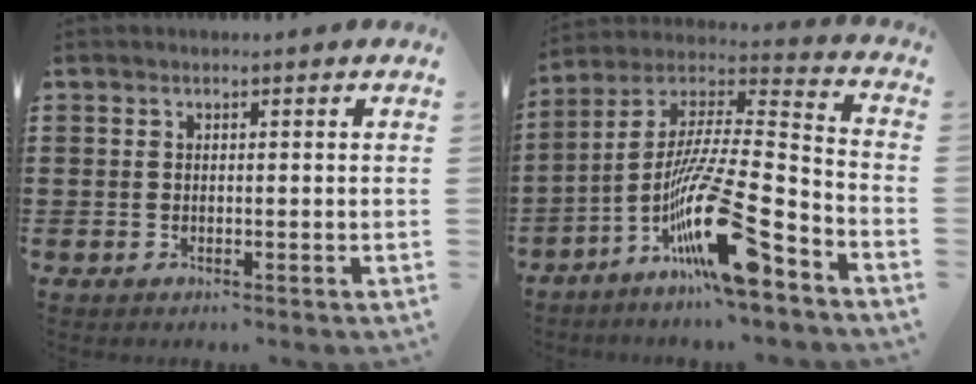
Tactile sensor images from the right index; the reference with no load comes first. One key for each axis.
{"total": 17.7, "fx": -9.8, "fy": 2.6, "fz": 14.5, "tx": -0.278, "ty": 0.009, "tz": -0.174}